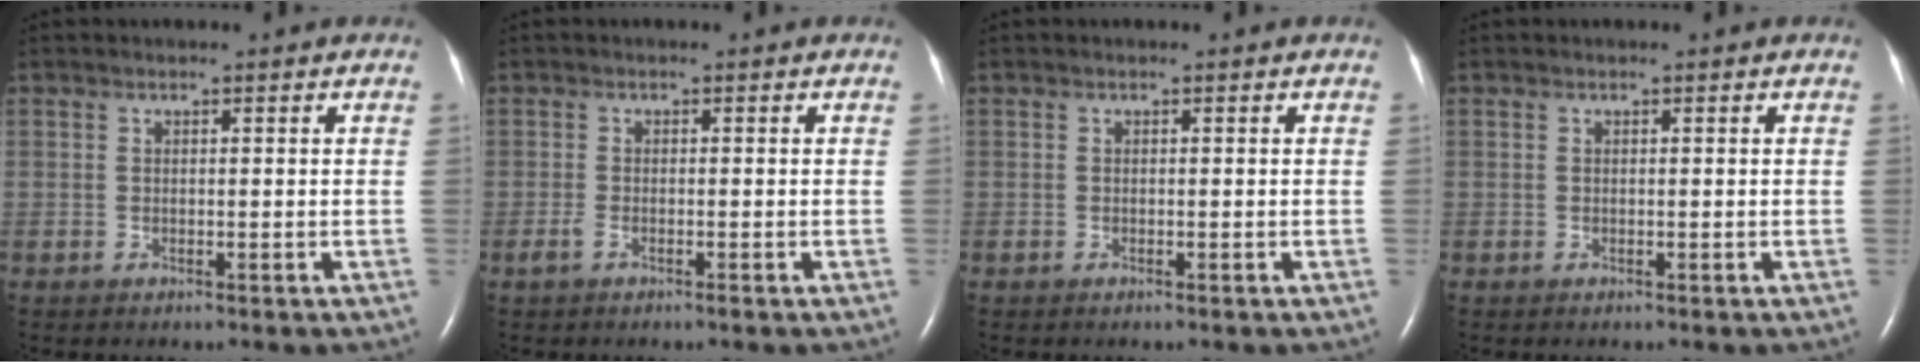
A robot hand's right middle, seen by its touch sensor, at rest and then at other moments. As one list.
[{"total": 1.4, "force": [-0.9, 0.3, 1.1], "torque": [-0.031, -0.003, -0.019]}, {"total": 0.0}, {"total": 0.0}]